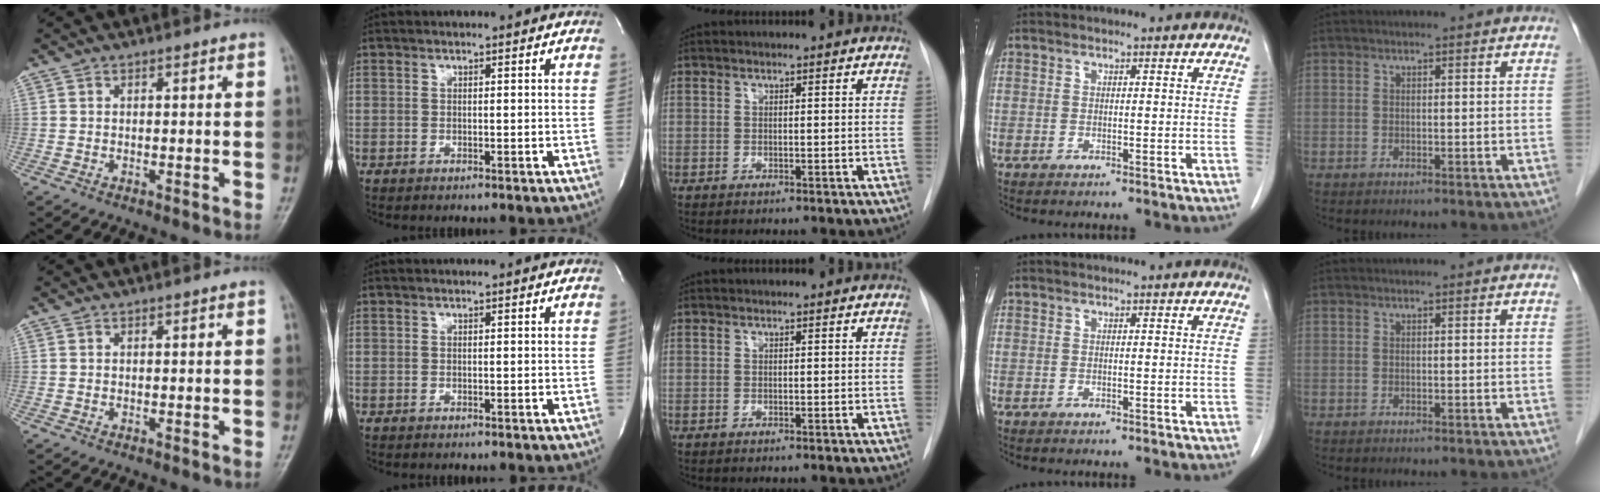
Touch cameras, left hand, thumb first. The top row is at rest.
{}